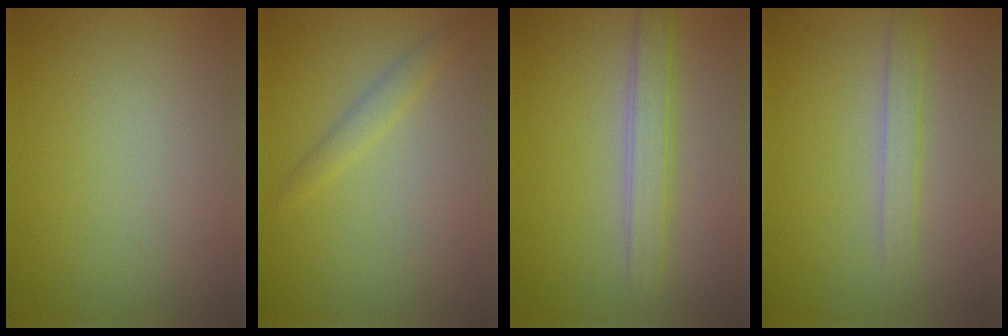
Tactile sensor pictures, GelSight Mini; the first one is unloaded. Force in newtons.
{"total": 1.3, "press": 1.3, "slide": 0.0}
{"total": 2.7, "press": 2.7, "slide": 0.0}
{"total": 1.6, "press": 1.6, "slide": 0.0}